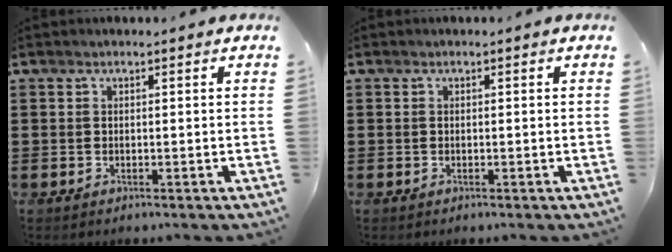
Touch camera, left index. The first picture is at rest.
{"total": 0.0}